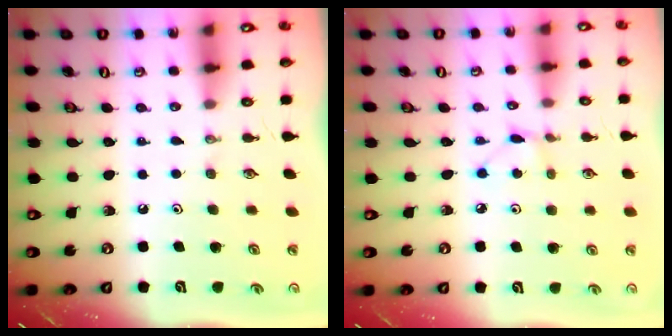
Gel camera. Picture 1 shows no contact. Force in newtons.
{"total": 3.1, "press": 3.0, "slide": 0.4}